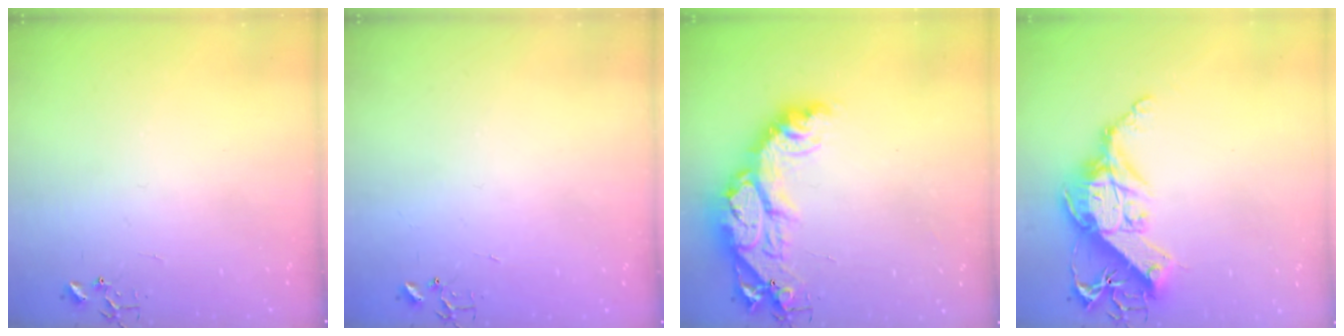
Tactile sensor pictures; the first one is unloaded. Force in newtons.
{"total": 1.5, "press": 1.5, "slide": 0.3}
{"total": 19.9, "press": 19.8, "slide": 1.9}
{"total": 15.6, "press": 15.4, "slide": 2.0}